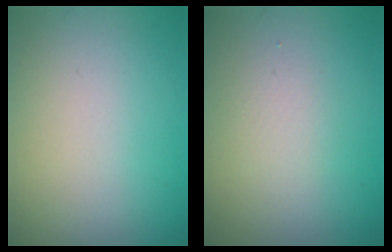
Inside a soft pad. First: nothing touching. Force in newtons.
{"total": 1.4, "press": 1.4, "slide": 0.0}